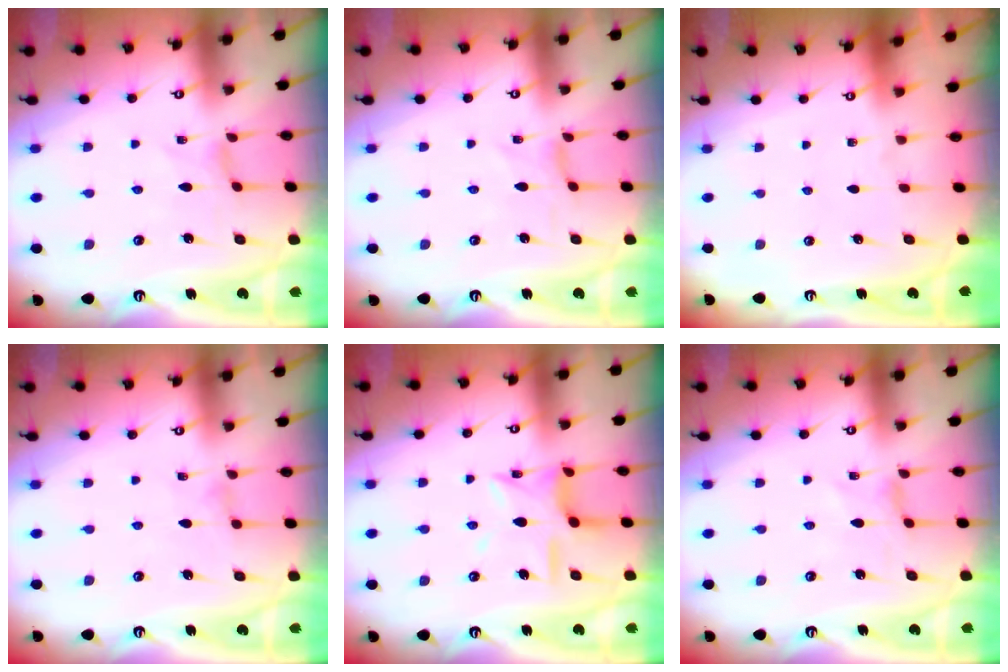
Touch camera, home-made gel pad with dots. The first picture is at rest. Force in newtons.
{"total": 0.0}
{"total": 0.0}
{"total": 0.7, "press": 0.7, "slide": 0.2}
{"total": 12.0, "press": 12.0, "slide": 0.9}
{"total": 0.0}